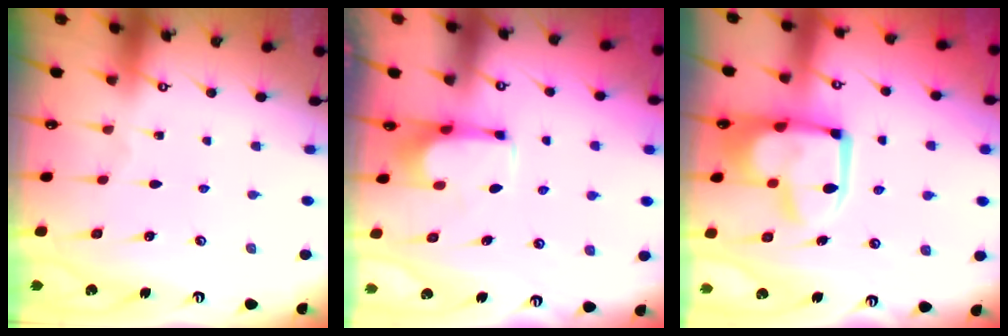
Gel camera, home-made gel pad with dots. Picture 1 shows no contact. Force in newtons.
{"total": 2.0, "press": 2.0, "slide": 0.2}
{"total": 10.0, "press": 9.8, "slide": 1.6}